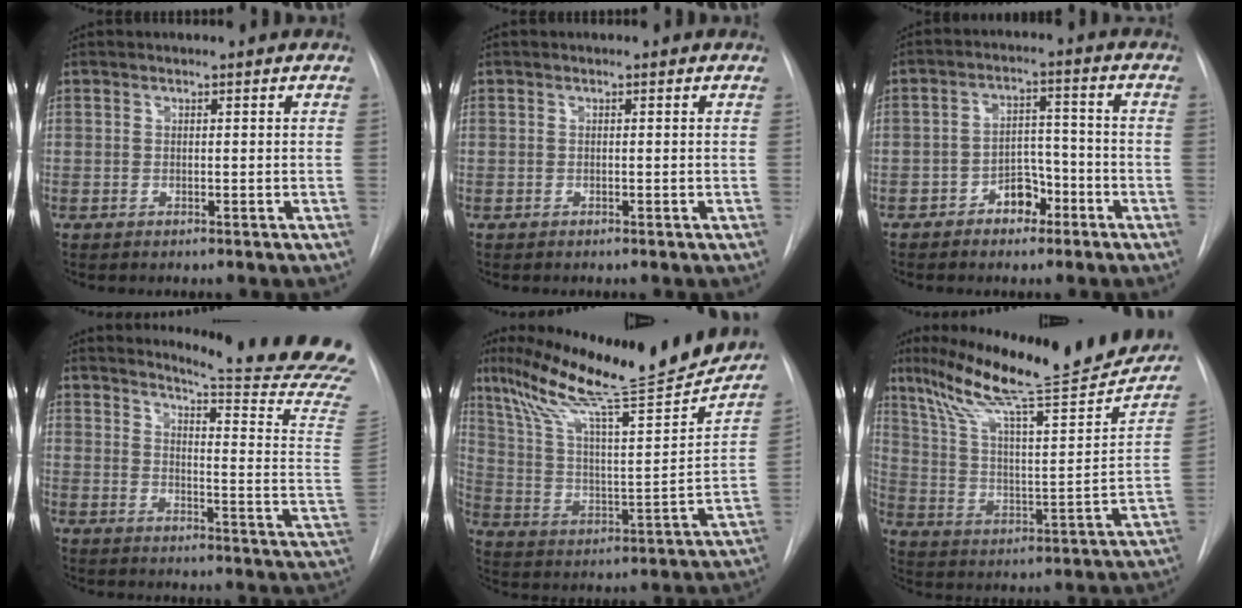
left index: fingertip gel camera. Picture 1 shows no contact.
{"total": 0.0}
{"total": 5.4, "force": [-3.2, 3.2, 2.9], "torque": [-0.044, 0.019, -0.053]}
{"total": 21.6, "force": [20.0, -1.5, 7.8], "torque": [-0.109, -0.166, 0.227]}
{"total": 24.2, "force": [20.1, 1.1, 13.5], "torque": [-0.225, -0.017, 0.313]}
{"total": 25.3, "force": [21.1, 2.2, 13.8], "torque": [-0.227, -0.018, 0.315]}